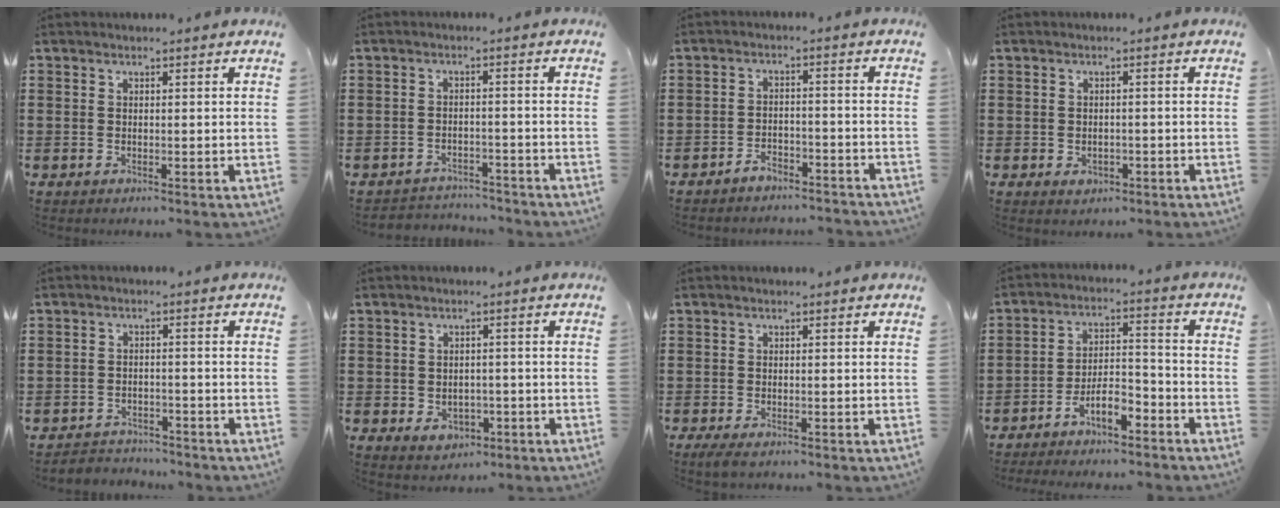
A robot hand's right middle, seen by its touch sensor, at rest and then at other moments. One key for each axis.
{"total": 2.8, "fx": -2.8, "fy": 0.5, "fz": -0.2, "tx": -0.004, "ty": 0.000, "tz": -0.061}
{"total": 3.3, "fx": -3.2, "fy": 0.6, "fz": 0.4, "tx": -0.012, "ty": 0.005, "tz": -0.067}
{"total": 1.5, "fx": -0.6, "fy": 1.2, "fz": 0.6, "tx": -0.014, "ty": 0.001, "tz": -0.013}
{"total": 2.8, "fx": -2.8, "fy": 0.6, "fz": -0.4, "tx": -0.002, "ty": 0.000, "tz": -0.062}
{"total": 2.7, "fx": -1.1, "fy": 2.4, "fz": 0.9, "tx": -0.016, "ty": -0.001, "tz": -0.025}
{"total": 1.3, "fx": -0.9, "fy": 0.3, "fz": 0.9, "tx": -0.024, "ty": -0.006, "tz": -0.019}
{"total": 6.2, "fx": -4.8, "fy": 1.6, "fz": 3.6, "tx": -0.072, "ty": 0.008, "tz": -0.095}